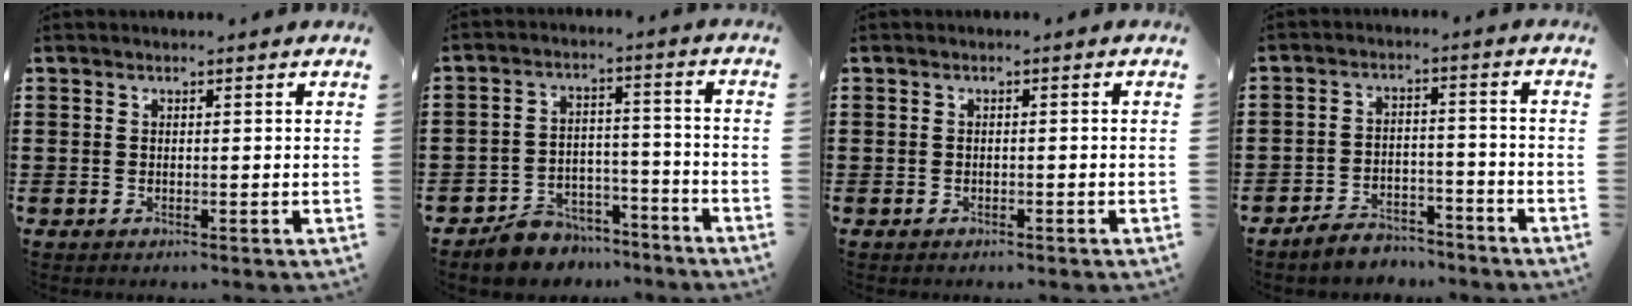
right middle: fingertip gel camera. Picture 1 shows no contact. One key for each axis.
{"total": 6.1, "fx": -5.8, "fy": 1.9, "fz": 0.4, "tx": -0.003, "ty": 0.027, "tz": -0.113}
{"total": 0.5, "fx": -0.5, "fy": 0.2, "fz": 0.0, "tx": -0.001, "ty": 0.001, "tz": -0.011}
{"total": 4.4, "fx": -4.4, "fy": 0.7, "fz": 0.4, "tx": -0.008, "ty": 0.011, "tz": -0.090}